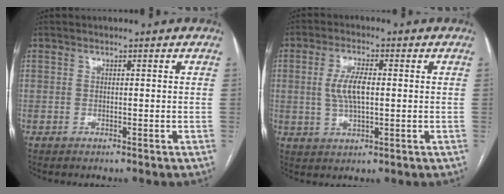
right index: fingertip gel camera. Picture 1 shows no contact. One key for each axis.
{"total": 6.1, "fx": 0.4, "fy": 1.9, "fz": 5.7, "tx": -0.121, "ty": 0.006, "tz": 0.011}